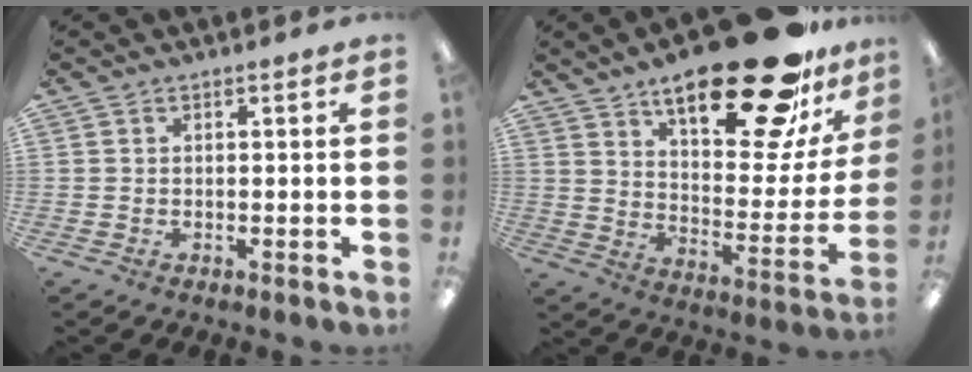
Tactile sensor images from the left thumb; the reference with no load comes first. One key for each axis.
{"total": 27.4, "fx": 19.0, "fy": 9.0, "fz": 17.6, "tx": -0.240, "ty": -0.126, "tz": 0.302}